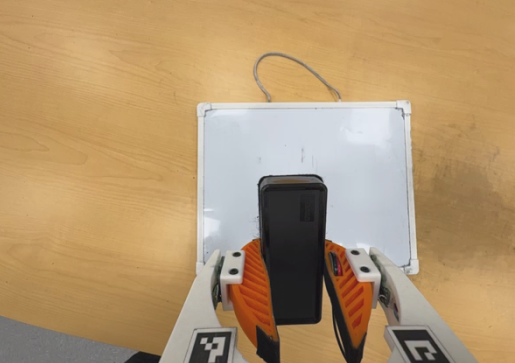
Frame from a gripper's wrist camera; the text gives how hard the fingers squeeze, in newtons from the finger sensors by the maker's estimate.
{"total": 10.5, "left": 9.1, "right": 11.8}